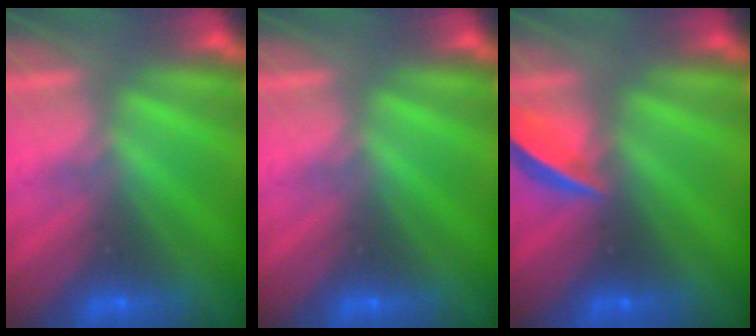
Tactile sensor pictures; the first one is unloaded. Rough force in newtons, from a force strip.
{"total": 0.0}
{"total": 5.8}